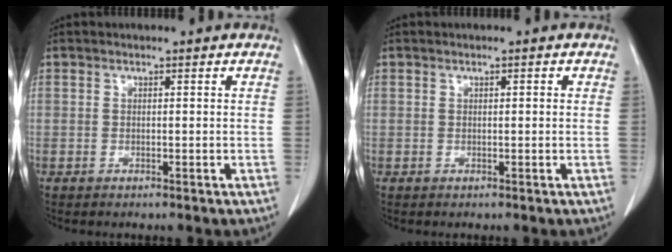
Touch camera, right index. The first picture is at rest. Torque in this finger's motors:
{"motor_torque": [-0.17, 0.09, 0.01, -0.01]}